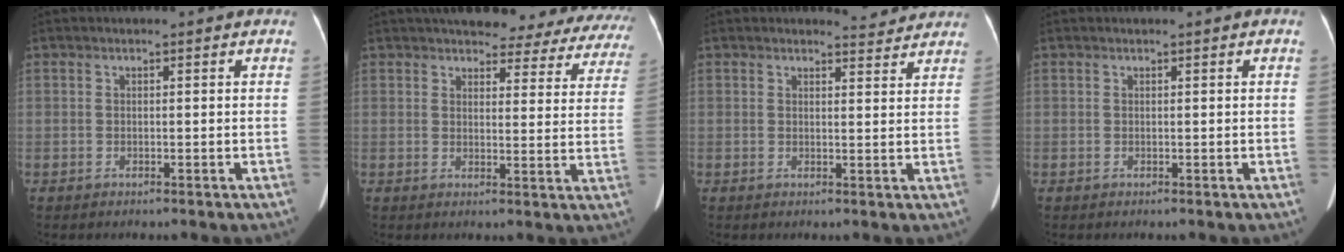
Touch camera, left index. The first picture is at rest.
{"total": 23.1, "force": [20.4, 6.4, 8.6], "torque": [-0.108, -0.026, 0.220]}
{"total": 2.9, "force": [2.8, 0.3, -0.2], "torque": [-0.007, -0.013, 0.030]}
{"total": 0.0}